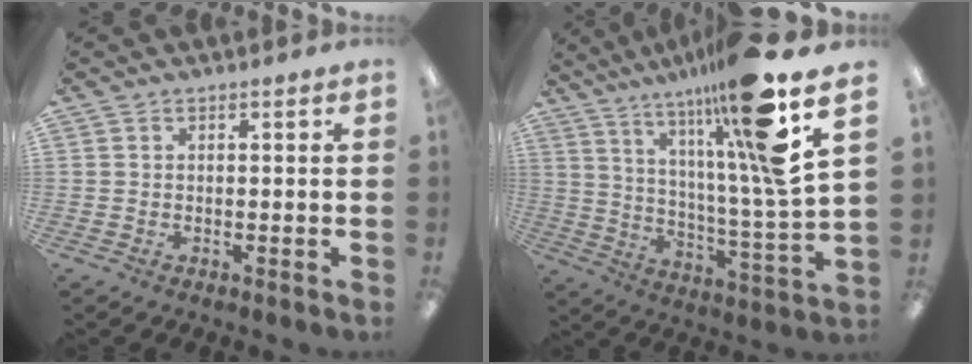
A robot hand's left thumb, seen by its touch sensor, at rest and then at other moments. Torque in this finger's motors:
{"motor_torque": [2.56, 2.45, 1.74, -1.03, 0.18]}